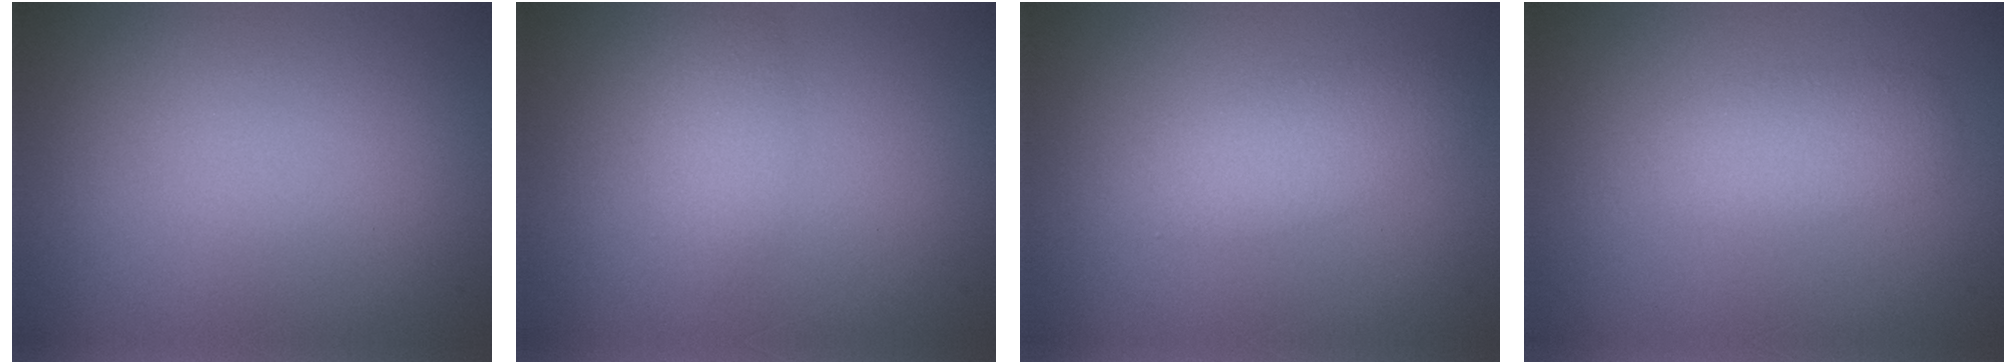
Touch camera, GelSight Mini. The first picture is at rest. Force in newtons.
{"total": 1.7, "press": 1.7, "slide": 0.1}
{"total": 2.7, "press": 2.7, "slide": 0.1}
{"total": 2.5, "press": 2.5, "slide": 0.0}